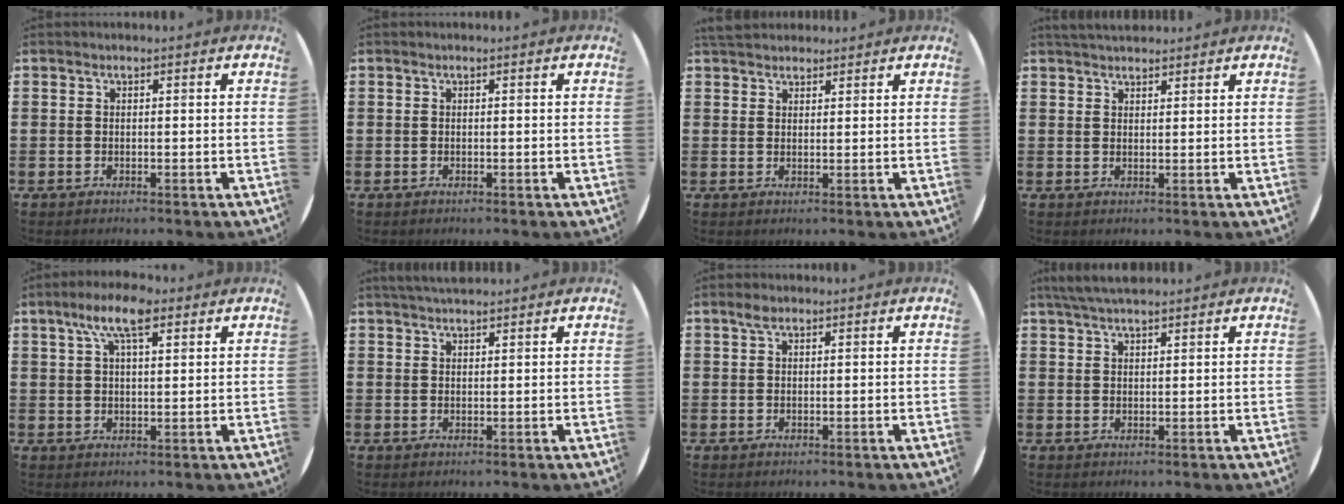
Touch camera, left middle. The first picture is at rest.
{"total": 0.0}
{"total": 2.8, "force": [2.6, 0.8, 0.4], "torque": [-0.005, -0.005, 0.050]}
{"total": 2.3, "force": [2.2, 0.5, 0.3], "torque": [-0.009, -0.001, 0.043]}
{"total": 7.2, "force": [4.4, 2.4, 5.1], "torque": [-0.103, 0.004, 0.076]}
{"total": 2.3, "force": [2.2, 0.3, 0.7], "torque": [-0.017, 0.002, 0.040]}
{"total": 1.4, "force": [0.9, 0.8, 0.9], "torque": [-0.012, 0.002, 0.013]}
{"total": 3.9, "force": [3.4, 0.6, 1.6], "torque": [-0.040, -0.001, 0.064]}